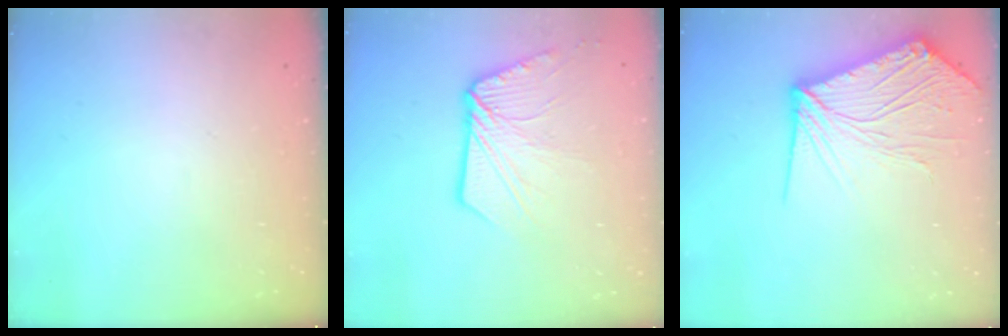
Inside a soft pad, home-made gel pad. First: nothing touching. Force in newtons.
{"total": 10.5, "press": 10.5, "slide": 1.2}
{"total": 16.3, "press": 16.2, "slide": 2.4}